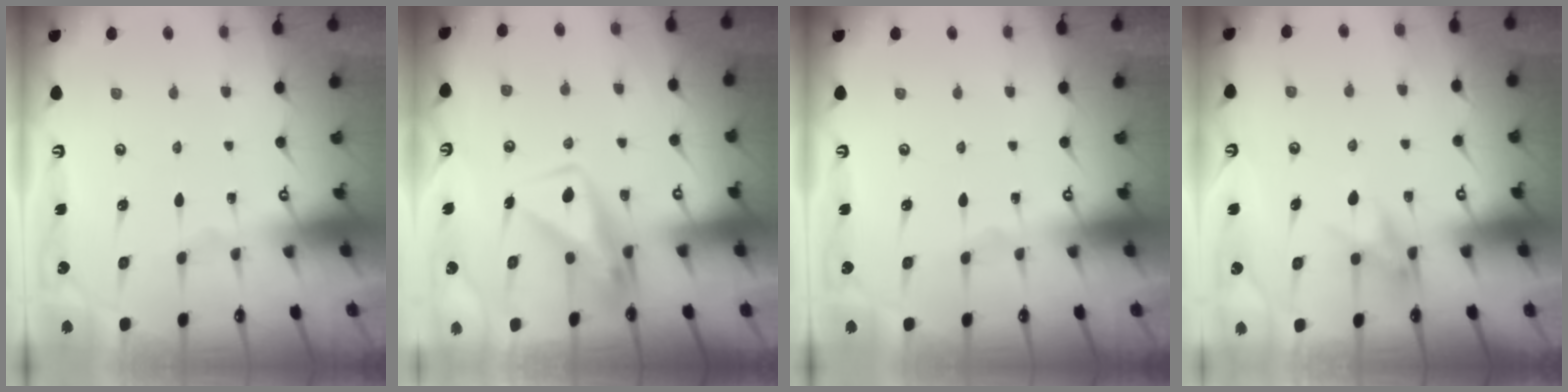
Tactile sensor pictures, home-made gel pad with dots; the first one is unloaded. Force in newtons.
{"total": 7.3, "press": 7.3, "slide": 0.9}
{"total": 0.0}
{"total": 7.4, "press": 7.3, "slide": 1.1}